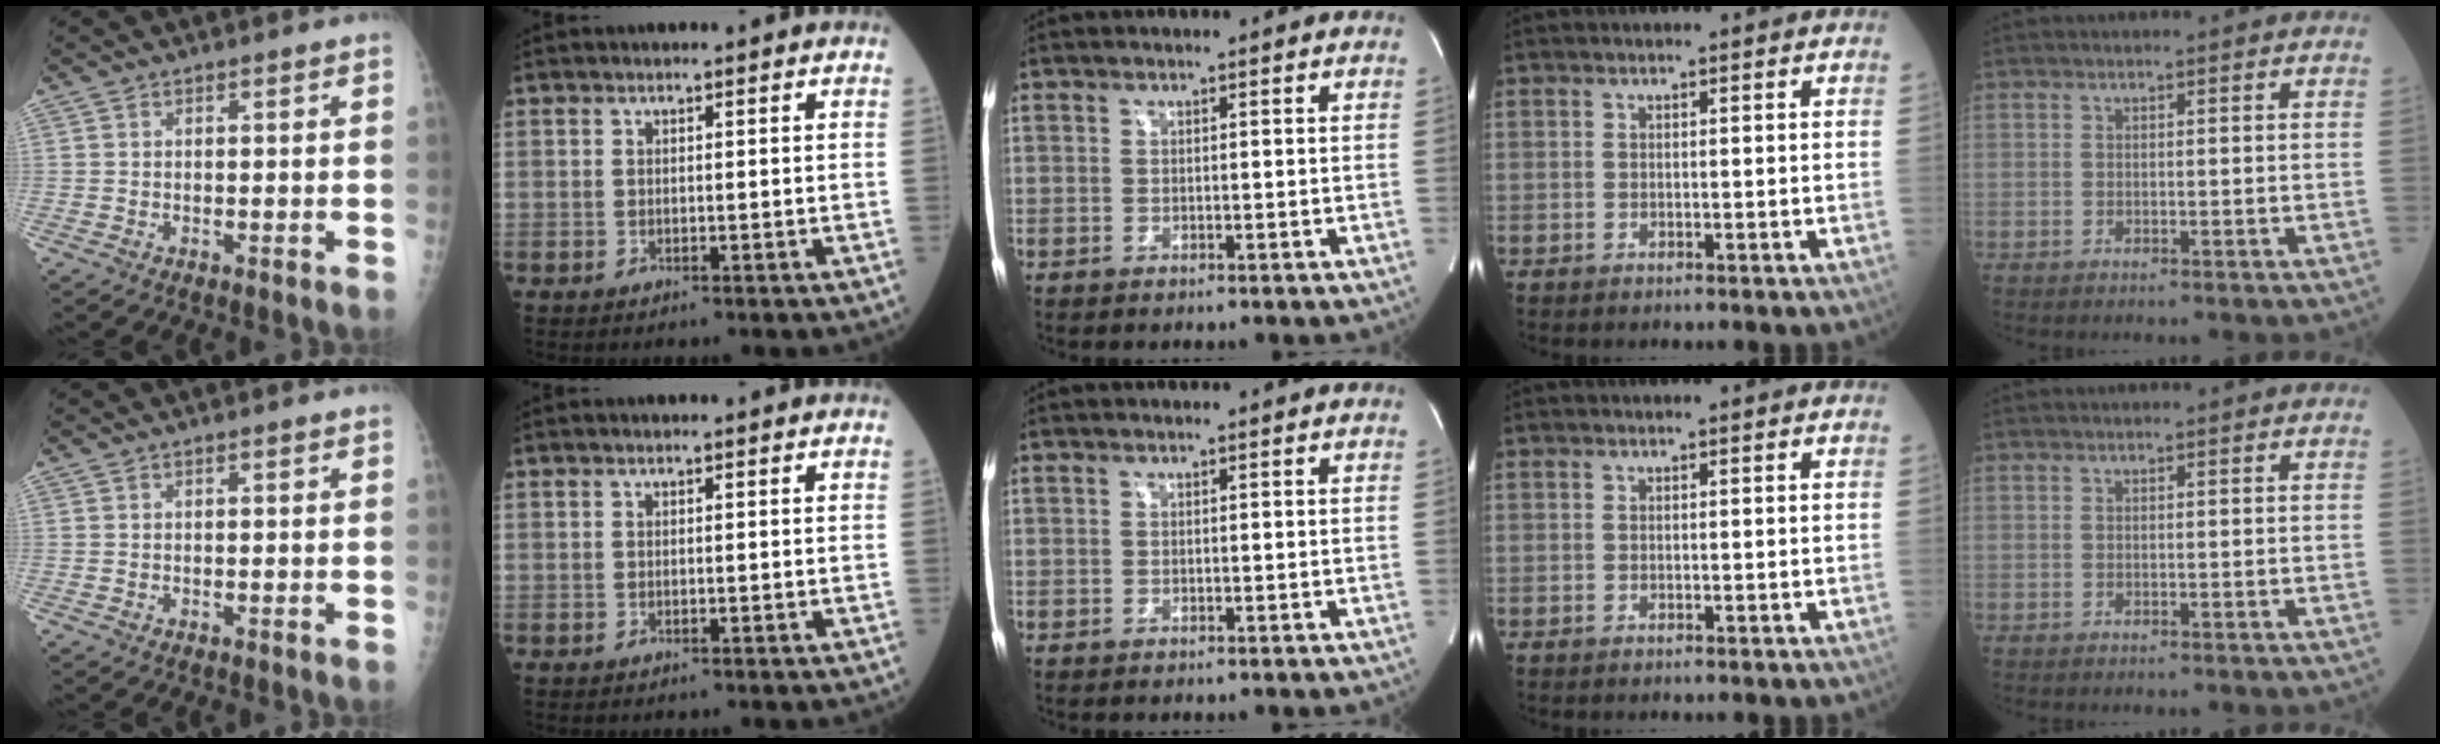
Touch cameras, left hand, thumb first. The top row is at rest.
{}